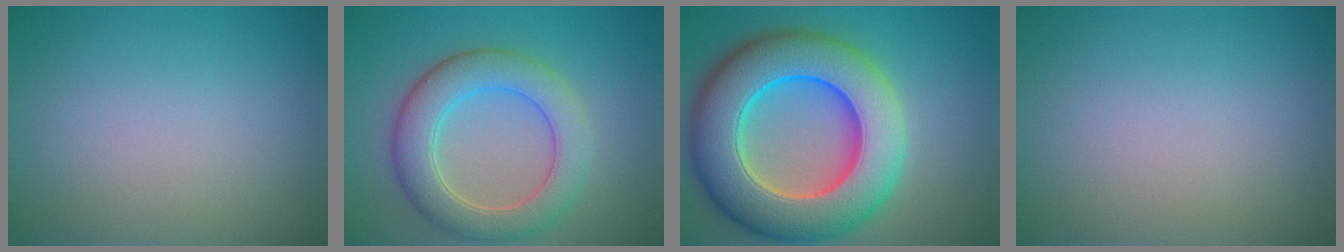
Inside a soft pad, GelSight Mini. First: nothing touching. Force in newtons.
{"total": 6.2, "press": 6.2, "slide": 0.7}
{"total": 13.2, "press": 13.1, "slide": 2.1}
{"total": 0.0}